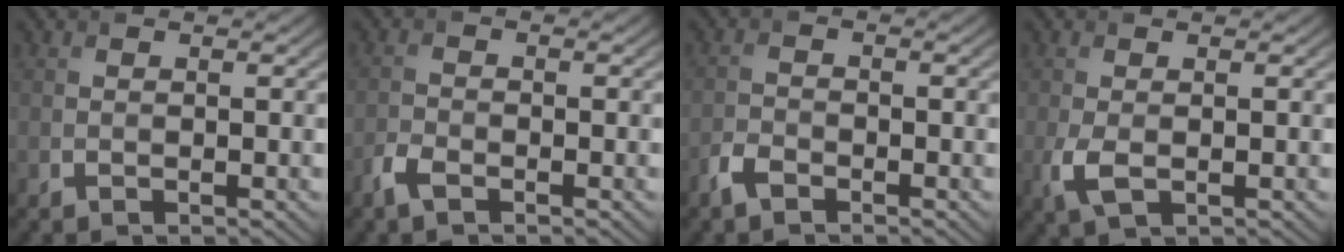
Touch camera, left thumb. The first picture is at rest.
{"total": 2.5, "force": [-1.8, 1.0, 1.4], "torque": [-0.035, -0.002, -0.043]}
{"total": 2.6, "force": [-2.0, 1.2, 1.2], "torque": [-0.028, -0.001, -0.048]}
{"total": 2.8, "force": [-0.6, 1.5, 2.3], "torque": [-0.067, -0.011, -0.009]}